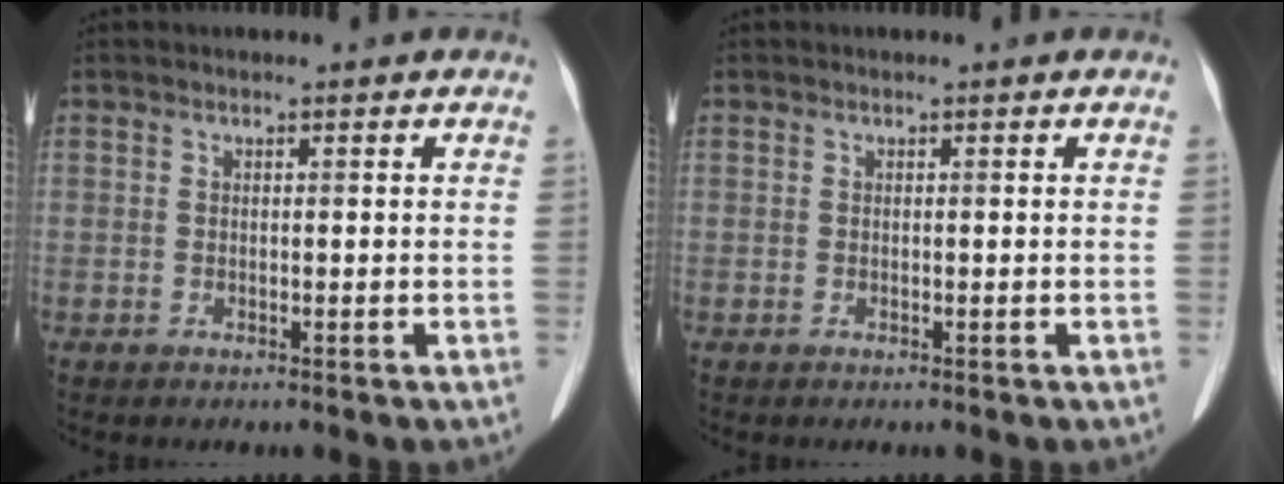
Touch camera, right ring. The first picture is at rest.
{"total": 0.0}